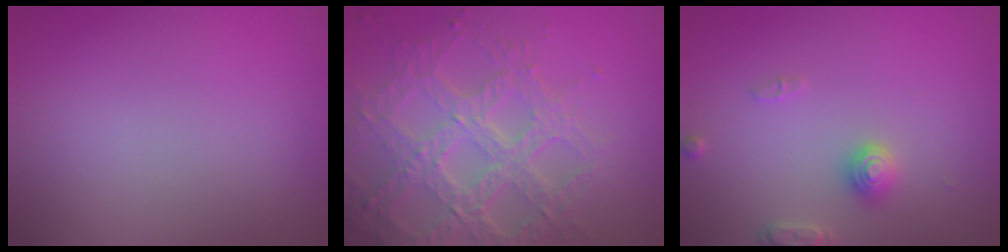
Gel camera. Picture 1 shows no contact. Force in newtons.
{"total": 7.1, "press": 5.3, "slide": 4.7}
{"total": 2.5, "press": 2.5, "slide": 0.4}